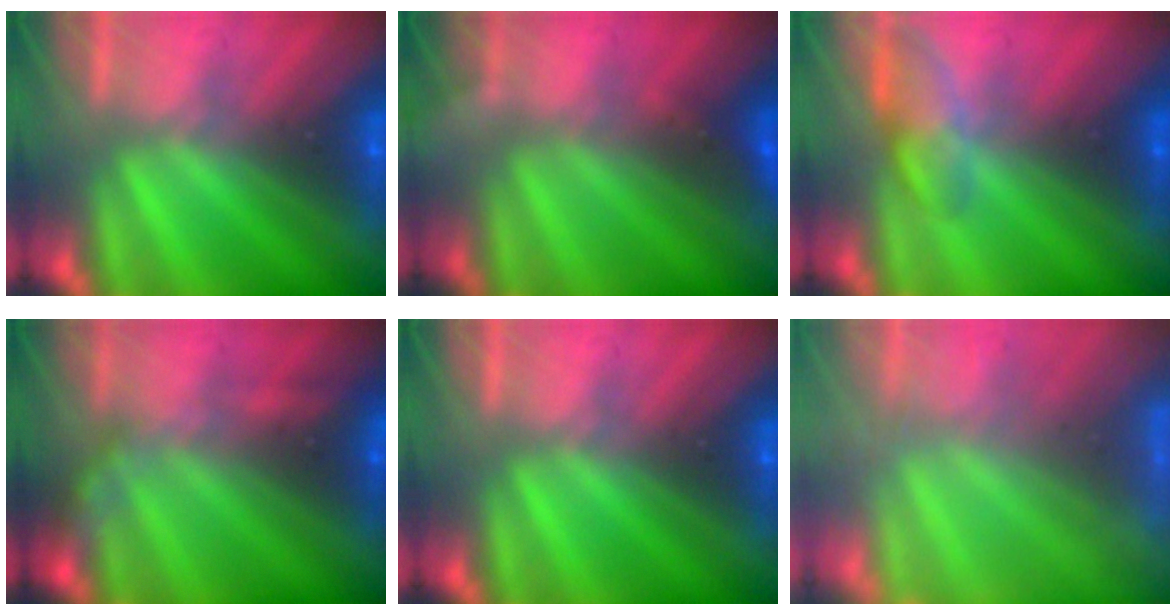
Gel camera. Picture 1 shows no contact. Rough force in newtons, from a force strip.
{"total": 2.9}
{"total": 3.9}
{"total": 2.7}
{"total": 0.0}
{"total": 5.7}